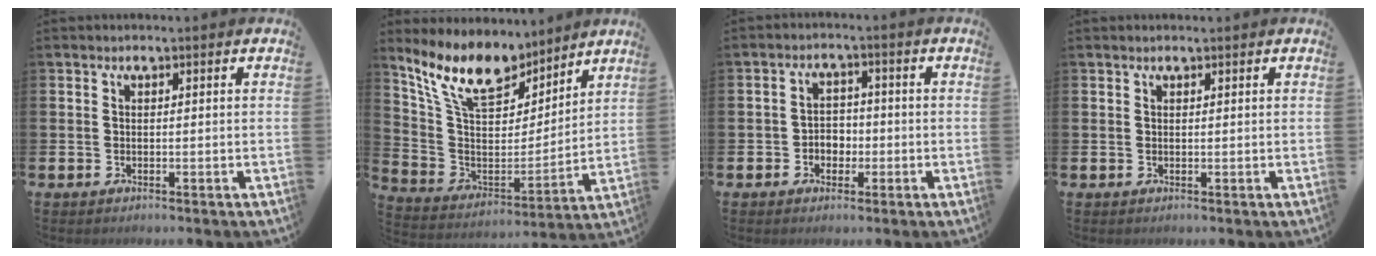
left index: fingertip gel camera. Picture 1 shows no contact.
{"total": 12.9, "force": [10.8, 4.9, 5.2], "torque": [-0.151, -0.053, 0.195]}
{"total": 2.8, "force": [-1.1, 2.3, 1.1], "torque": [-0.025, 0.008, -0.027]}
{"total": 0.7, "force": [0.6, 0.1, 0.2], "torque": [-0.002, 0.001, 0.012]}